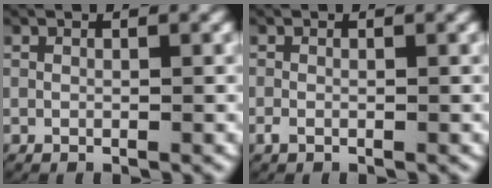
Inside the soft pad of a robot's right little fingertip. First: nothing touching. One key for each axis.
{"total": 0.7, "fx": -0.4, "fy": 0.4, "fz": 0.5, "tx": -0.010, "ty": -0.002, "tz": -0.008}